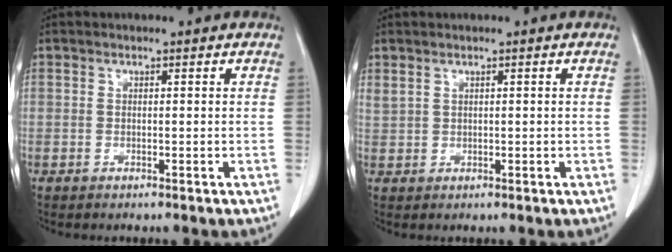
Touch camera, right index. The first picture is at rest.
{"total": 1.3, "force": [0.9, 0.6, 0.7], "torque": [-0.025, 0.014, 0.030]}